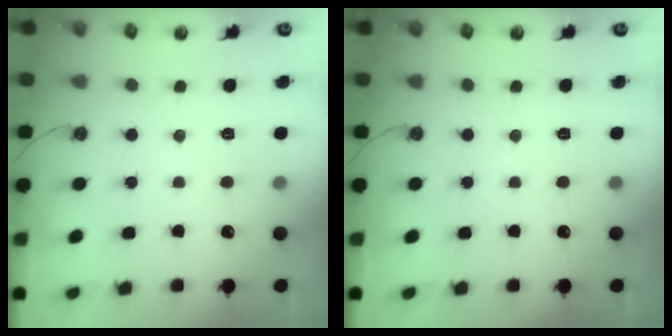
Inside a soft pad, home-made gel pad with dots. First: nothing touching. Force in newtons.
{"total": 0.0}